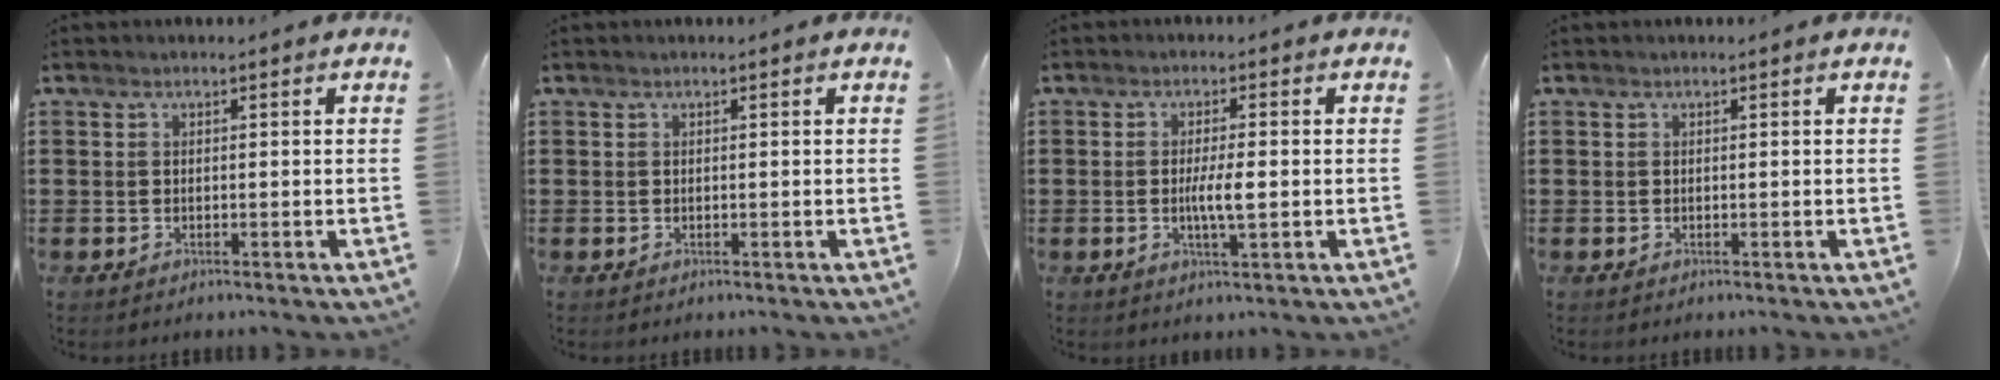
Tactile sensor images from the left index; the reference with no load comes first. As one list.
[{"total": 0.0}, {"total": 4.0, "force": [-0.3, 0.6, 4.0], "torque": [-0.076, -0.005, -0.009]}, {"total": 0.0}]